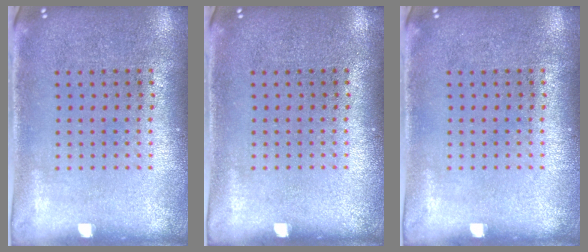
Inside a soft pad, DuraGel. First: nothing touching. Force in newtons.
{"total": 0.0}
{"total": 0.0}